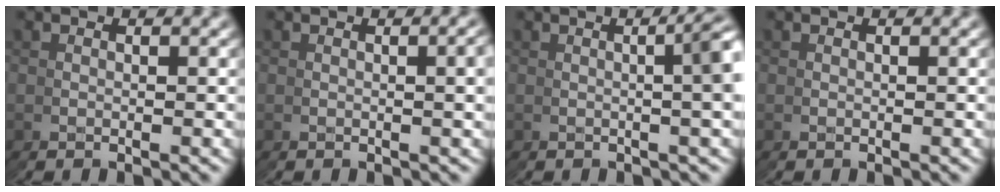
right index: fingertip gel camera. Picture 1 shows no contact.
{"total": 1.1, "force": [0.2, -0.2, 1.0], "torque": [-0.014, 0.004, 0.005]}
{"total": 4.8, "force": [0.7, 1.1, 4.6], "torque": [-0.048, 0.017, 0.009]}
{"total": 0.0}